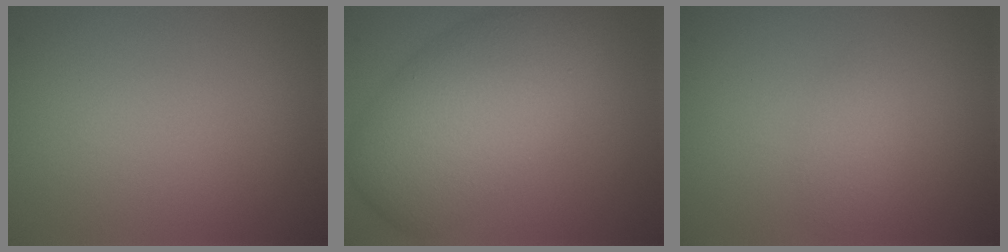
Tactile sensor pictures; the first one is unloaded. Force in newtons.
{"total": 8.6, "press": 8.6, "slide": 0.2}
{"total": 1.5, "press": 1.5, "slide": 0.0}